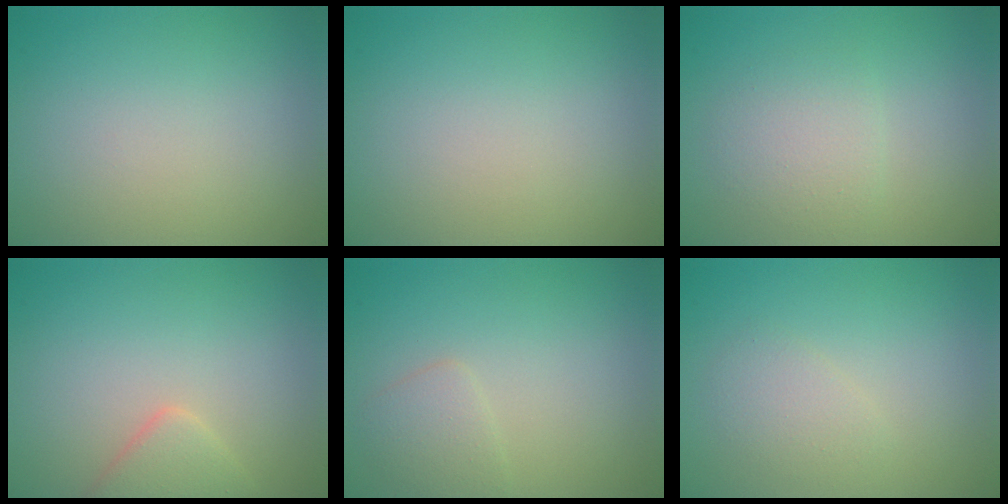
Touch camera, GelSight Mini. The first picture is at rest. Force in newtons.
{"total": 0.0}
{"total": 2.3, "press": 2.3, "slide": 0.1}
{"total": 2.3, "press": 2.3, "slide": 0.2}
{"total": 1.7, "press": 1.7, "slide": 0.0}
{"total": 1.6, "press": 1.6, "slide": 0.0}